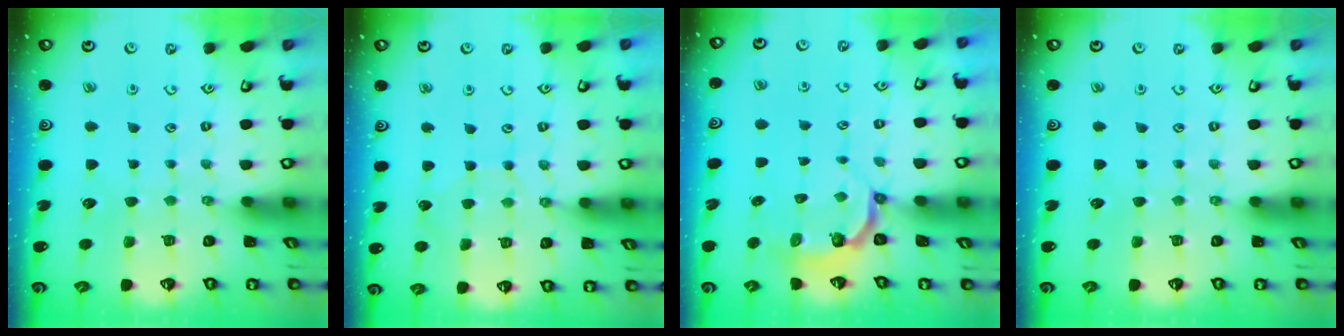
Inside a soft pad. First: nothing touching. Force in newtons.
{"total": 5.2, "press": 5.1, "slide": 0.6}
{"total": 4.3, "press": 3.1, "slide": 3.0}
{"total": 0.0}